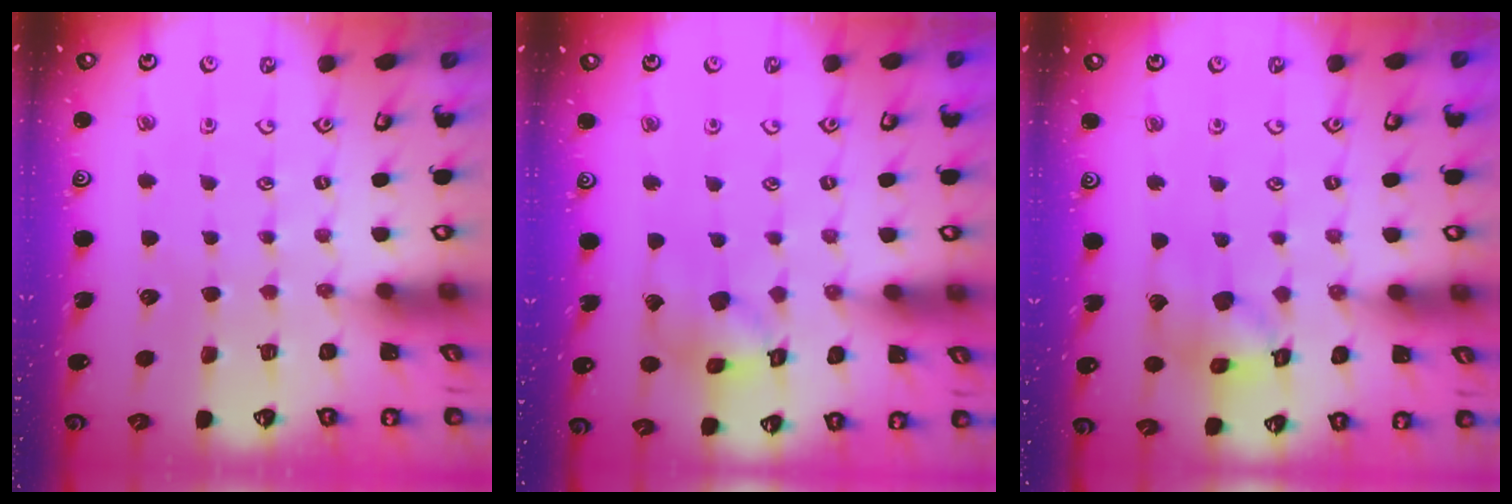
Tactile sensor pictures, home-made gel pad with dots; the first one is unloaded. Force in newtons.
{"total": 12.7, "press": 12.6, "slide": 1.8}
{"total": 13.2, "press": 13.1, "slide": 1.8}